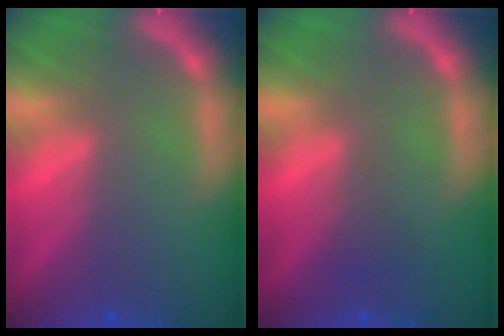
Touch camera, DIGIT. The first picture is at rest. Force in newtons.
{"total": 1.0}